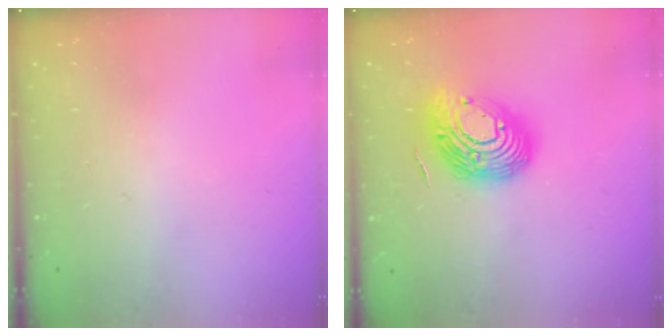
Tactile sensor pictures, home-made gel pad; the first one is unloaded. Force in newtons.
{"total": 17.3, "press": 17.2, "slide": 1.2}